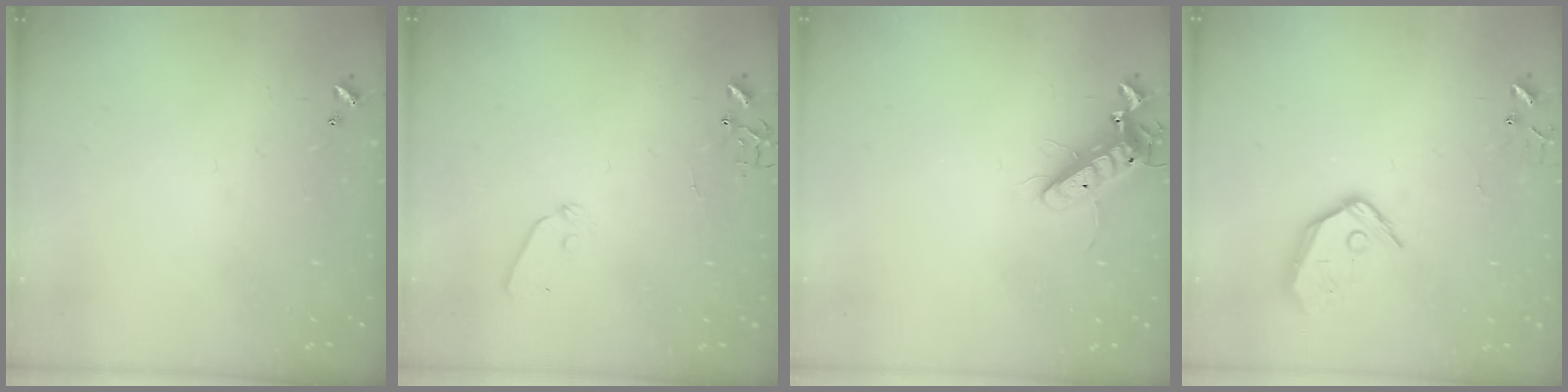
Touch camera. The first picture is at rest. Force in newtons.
{"total": 4.9, "press": 4.8, "slide": 0.7}
{"total": 11.8, "press": 11.6, "slide": 2.2}
{"total": 12.4, "press": 12.2, "slide": 2.1}